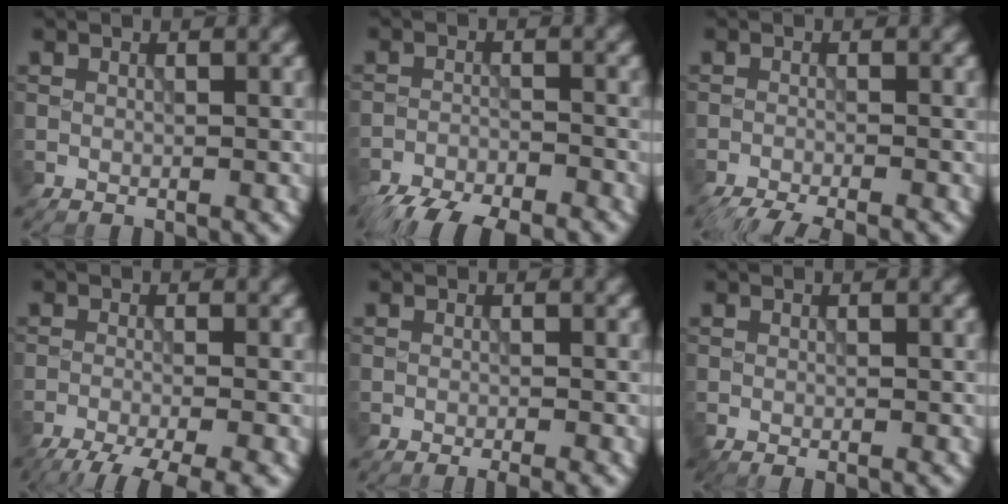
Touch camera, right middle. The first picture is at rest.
{"total": 9.1, "force": [-8.3, 2.1, 3.0], "torque": [-0.057, -0.028, -0.132]}
{"total": 5.7, "force": [-5.1, 1.0, 2.2], "torque": [-0.034, -0.021, -0.079]}
{"total": 7.7, "force": [-5.8, 1.7, 4.7], "torque": [-0.074, -0.025, -0.092]}
{"total": 2.4, "force": [-1.4, 0.6, 1.8], "torque": [-0.017, -0.001, -0.022]}
{"total": 1.0, "force": [-0.8, 0.2, 0.6], "torque": [-0.001, -0.004, -0.011]}